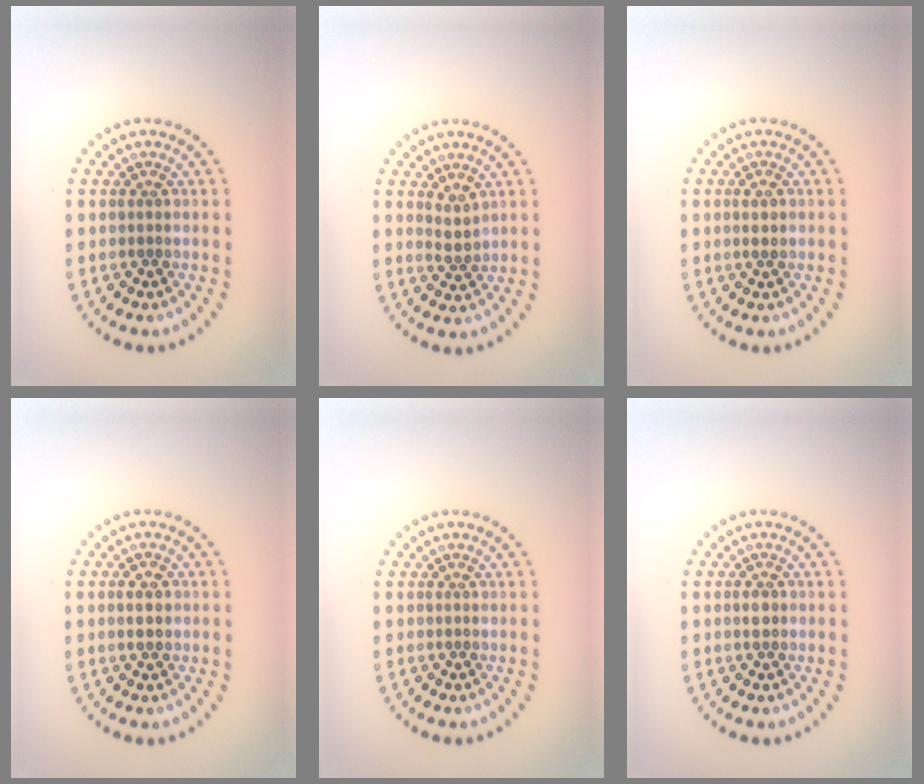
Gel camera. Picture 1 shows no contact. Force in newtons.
{"total": 1.6, "press": 1.2, "slide": 1.0}
{"total": 1.0, "press": 1.0, "slide": 0.3}
{"total": 2.2, "press": 2.2, "slide": 0.1}
{"total": 0.0}
{"total": 0.9, "press": 0.8, "slide": 0.3}